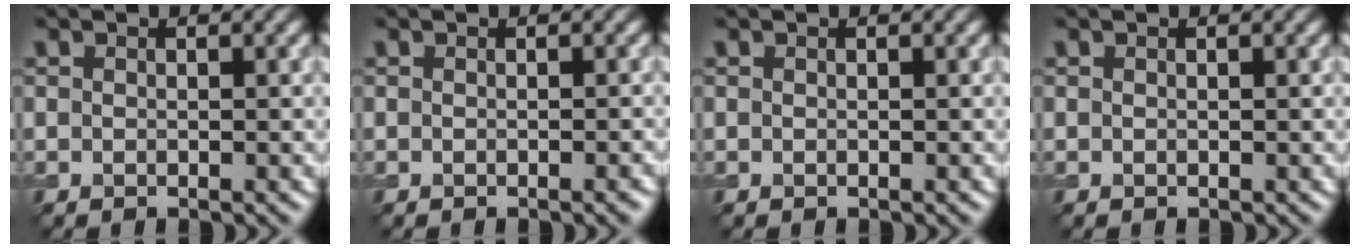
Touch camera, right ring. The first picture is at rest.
{"total": 0.7, "force": [-0.4, 0.1, 0.6], "torque": [-0.005, 0.001, -0.005]}
{"total": 0.0}
{"total": 0.0}